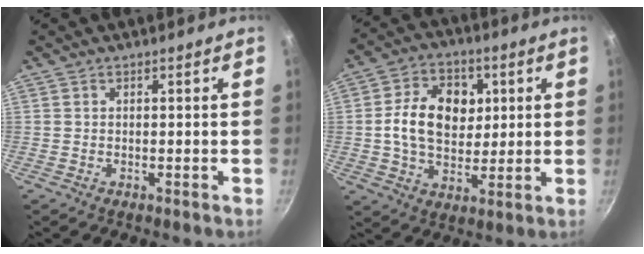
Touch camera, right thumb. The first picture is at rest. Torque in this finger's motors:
{"motor_torque": [0.49, 2.58, 1.01, -0.27, 0.13]}